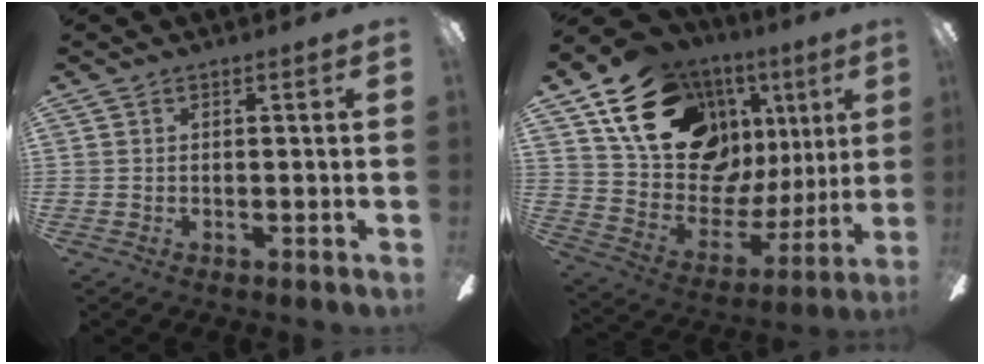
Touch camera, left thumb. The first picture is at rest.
{"total": 22.7, "force": [12.3, 15.0, 11.6], "torque": [-0.192, -0.055, 0.236]}